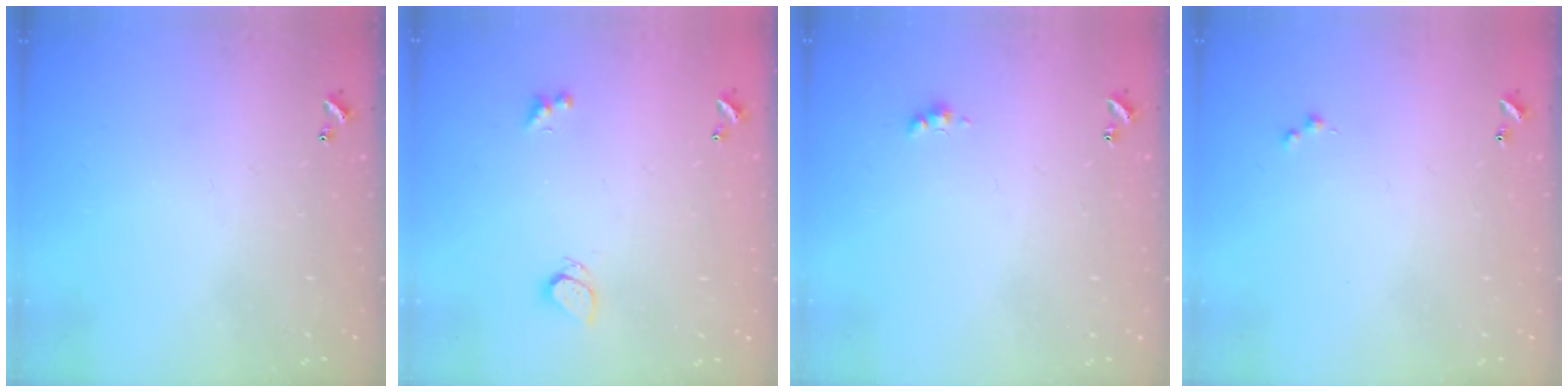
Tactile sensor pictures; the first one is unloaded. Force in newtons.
{"total": 1.9, "press": 1.8, "slide": 0.7}
{"total": 2.0, "press": 1.9, "slide": 0.5}
{"total": 0.0}